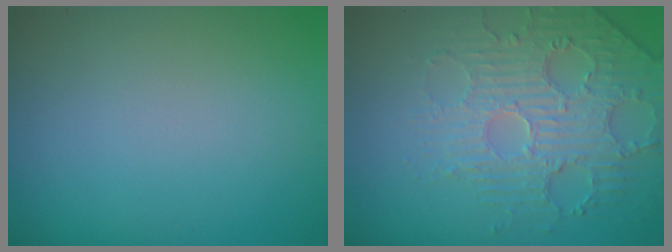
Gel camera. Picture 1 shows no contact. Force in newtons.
{"total": 4.6, "press": 3.7, "slide": 2.7}